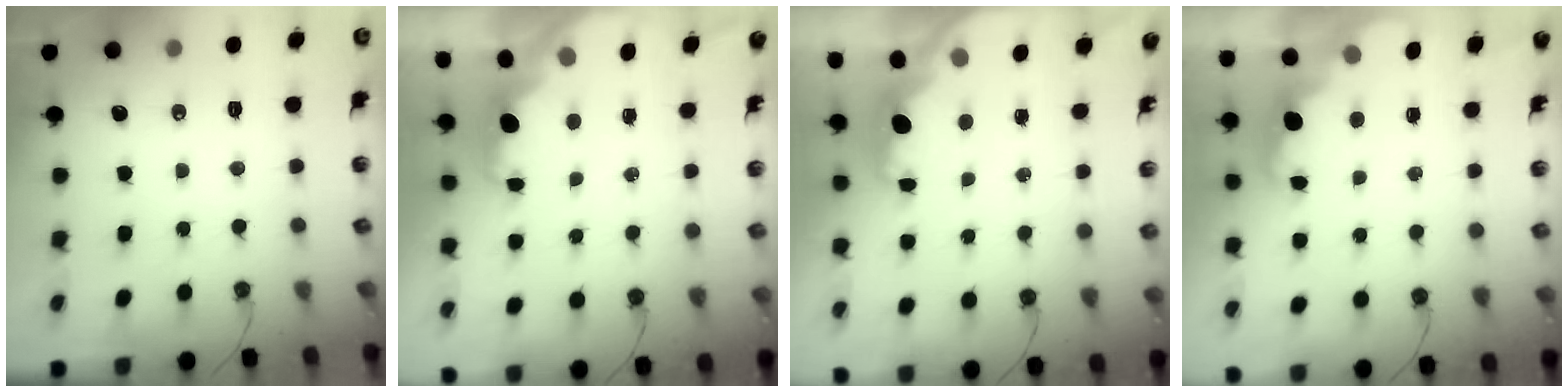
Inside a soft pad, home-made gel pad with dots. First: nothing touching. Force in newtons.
{"total": 2.2, "press": 2.0, "slide": 0.9}
{"total": 2.6, "press": 2.5, "slide": 0.8}
{"total": 2.4, "press": 2.3, "slide": 0.5}